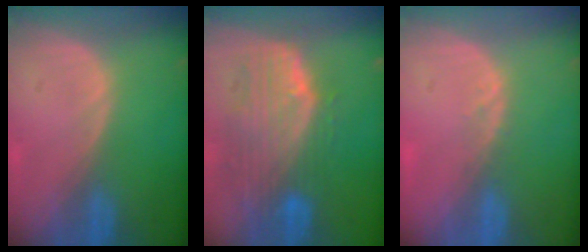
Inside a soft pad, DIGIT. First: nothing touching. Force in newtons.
{"total": 10.5, "press": 9.0, "slide": 5.4}
{"total": 1.3, "press": 1.2, "slide": 0.6}